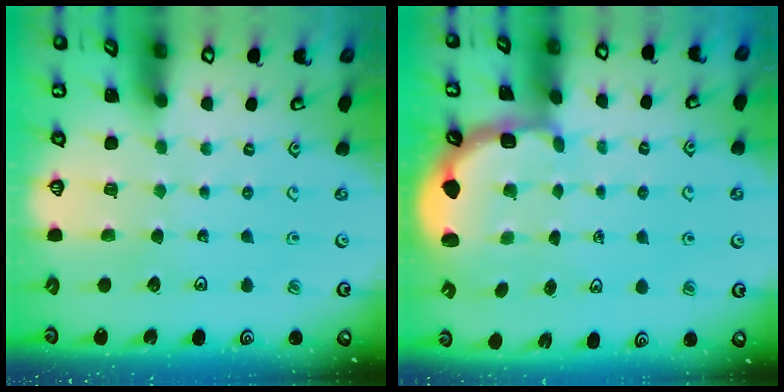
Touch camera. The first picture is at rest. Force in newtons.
{"total": 2.9, "press": 2.0, "slide": 2.1}